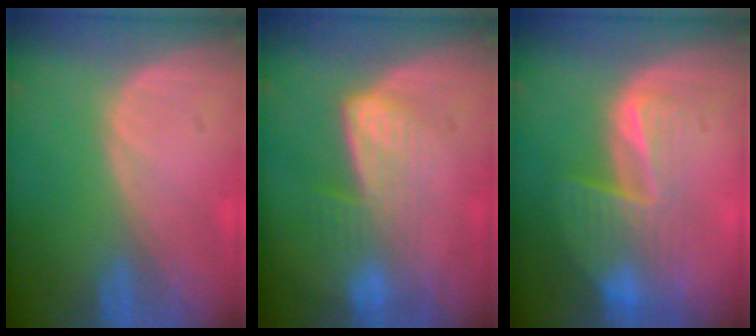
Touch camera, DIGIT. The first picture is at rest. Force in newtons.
{"total": 7.2, "press": 6.0, "slide": 4.0}
{"total": 7.6, "press": 6.7, "slide": 3.4}